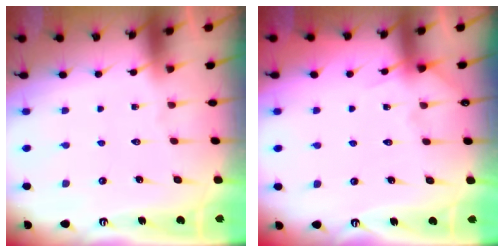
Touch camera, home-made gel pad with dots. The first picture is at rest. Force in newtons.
{"total": 5.5, "press": 5.5, "slide": 0.7}